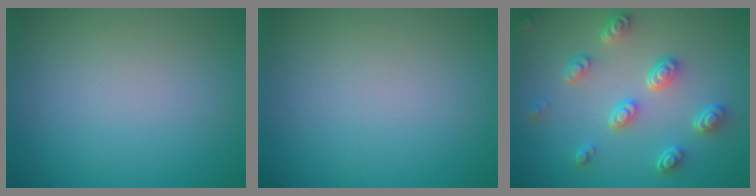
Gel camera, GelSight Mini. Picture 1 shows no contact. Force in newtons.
{"total": 0.0}
{"total": 4.5, "press": 3.5, "slide": 2.8}